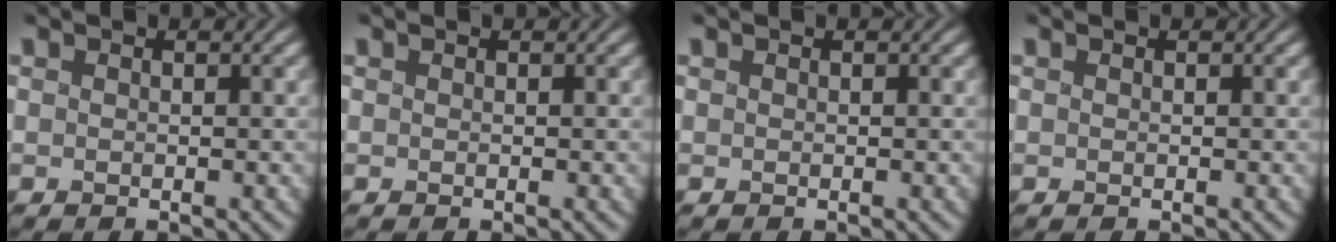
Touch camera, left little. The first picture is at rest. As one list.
[{"total": 0.0}, {"total": 0.0}, {"total": 0.0}]